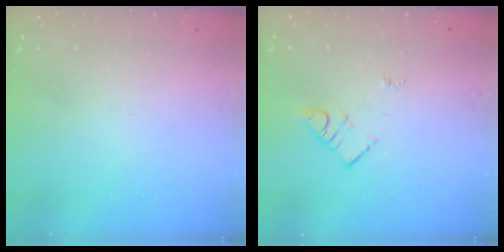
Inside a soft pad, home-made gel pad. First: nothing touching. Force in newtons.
{"total": 3.6, "press": 3.6, "slide": 0.4}